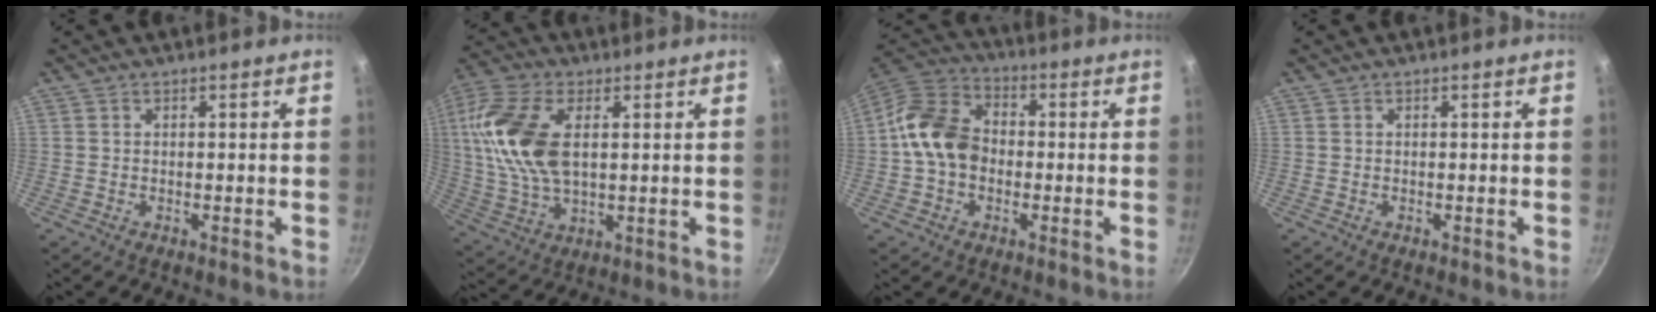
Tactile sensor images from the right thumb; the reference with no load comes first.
{"total": 16.5, "force": [3.2, 9.1, 13.4], "torque": [-0.264, -0.001, 0.059]}
{"total": 11.9, "force": [-1.1, 9.1, 7.6], "torque": [-0.110, 0.032, -0.041]}
{"total": 0.0}